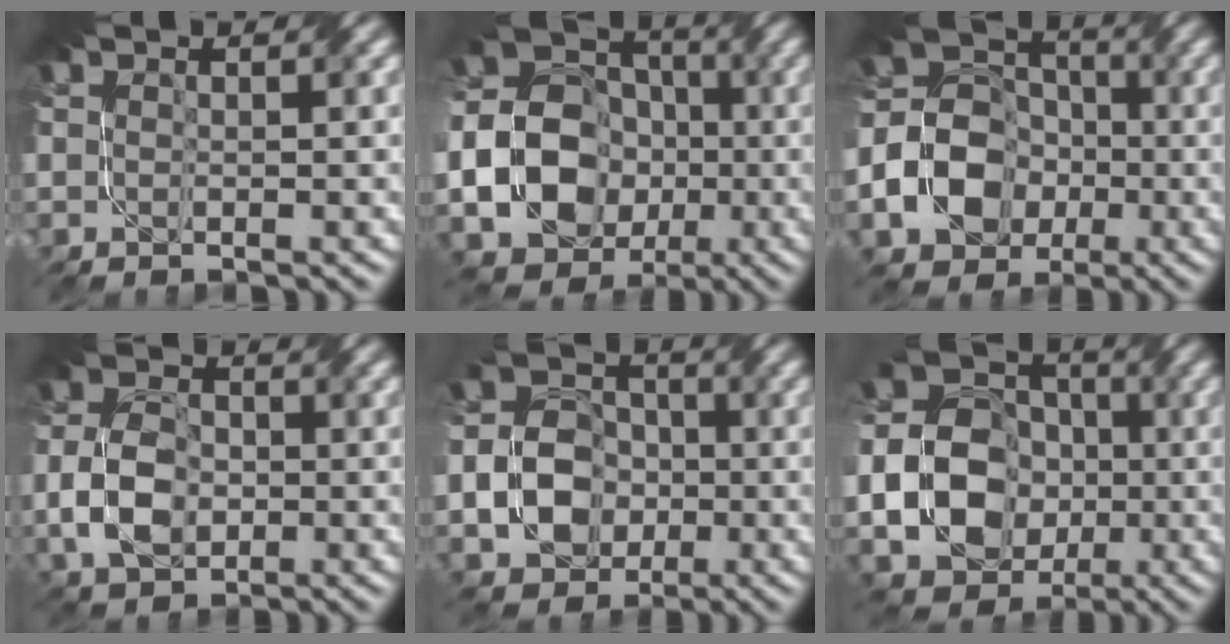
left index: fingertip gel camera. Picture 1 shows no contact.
{"total": 19.3, "force": [-5.1, 16.9, 7.6], "torque": [-0.169, -0.016, -0.120]}
{"total": 7.6, "force": [-3.1, 5.8, 3.8], "torque": [-0.066, -0.001, -0.073]}
{"total": 5.0, "force": [-1.8, 3.3, 3.3], "torque": [-0.071, -0.003, -0.044]}
{"total": 6.1, "force": [-2.4, 4.7, 3.1], "torque": [-0.049, -0.003, -0.058]}
{"total": 13.3, "force": [-3.3, 11.2, 6.4], "torque": [-0.117, -0.027, -0.074]}